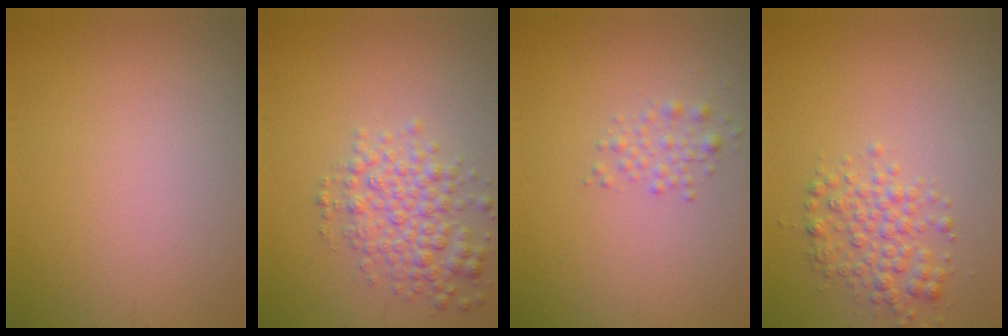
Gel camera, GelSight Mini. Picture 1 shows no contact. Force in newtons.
{"total": 3.8, "press": 3.8, "slide": 0.1}
{"total": 1.4, "press": 1.4, "slide": 0.0}
{"total": 2.9, "press": 2.9, "slide": 0.1}